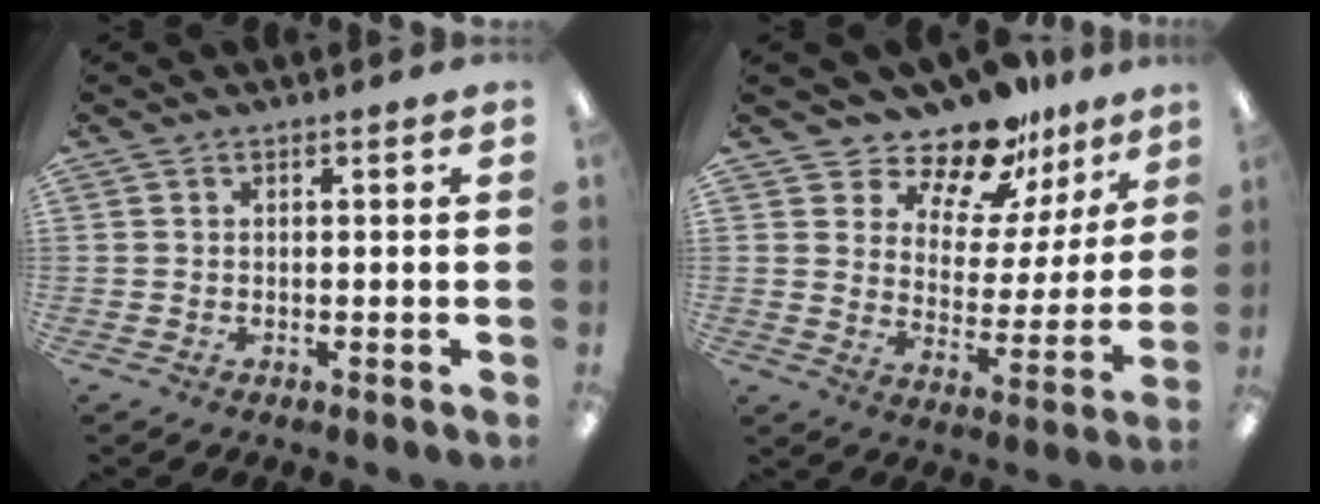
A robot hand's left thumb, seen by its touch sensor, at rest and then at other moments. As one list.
[{"total": 13.9, "force": [12.2, 5.1, 4.1], "torque": [-0.081, -0.098, 0.220]}]